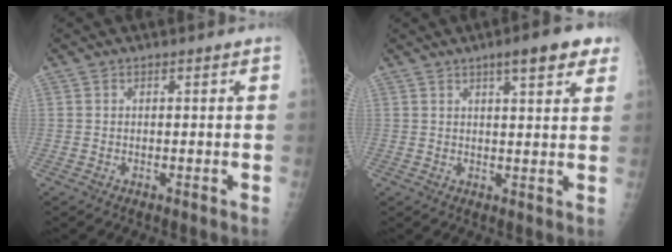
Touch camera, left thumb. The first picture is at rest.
{"total": 8.1, "force": [4.8, 2.0, 6.3], "torque": [-0.070, -0.011, 0.061]}